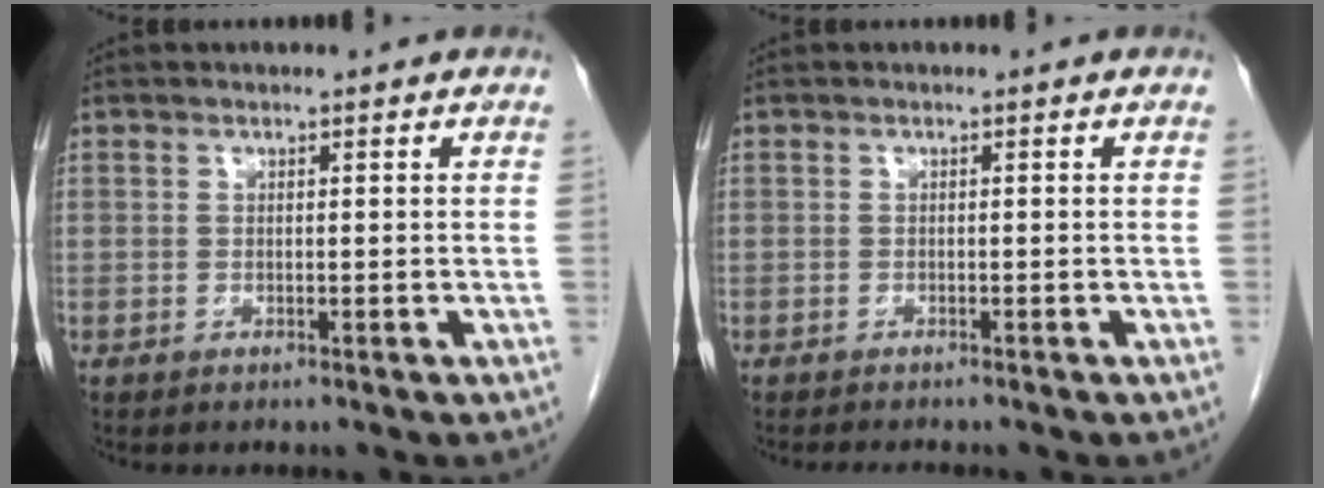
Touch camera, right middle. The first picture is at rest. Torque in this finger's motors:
{"motor_torque": [0.07, 0.07, 0.00, 0.00]}